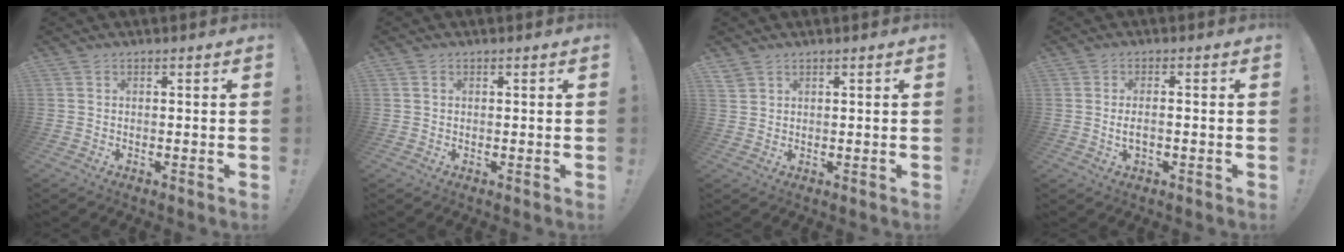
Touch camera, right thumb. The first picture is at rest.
{"total": 0.6, "force": [0.2, 0.5, 0.0], "torque": [-0.006, 0.004, 0.005]}
{"total": 2.1, "force": [1.6, 1.2, 0.6], "torque": [-0.010, -0.006, 0.032]}
{"total": 3.0, "force": [-0.7, 1.0, 2.8], "torque": [-0.055, 0.002, -0.015]}